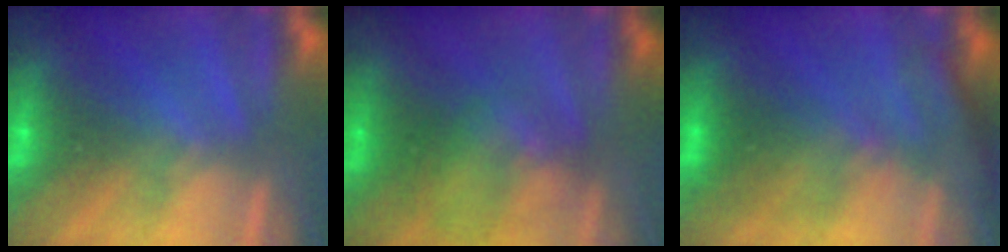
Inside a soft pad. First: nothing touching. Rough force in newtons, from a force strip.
{"total": 2.3}
{"total": 2.7}